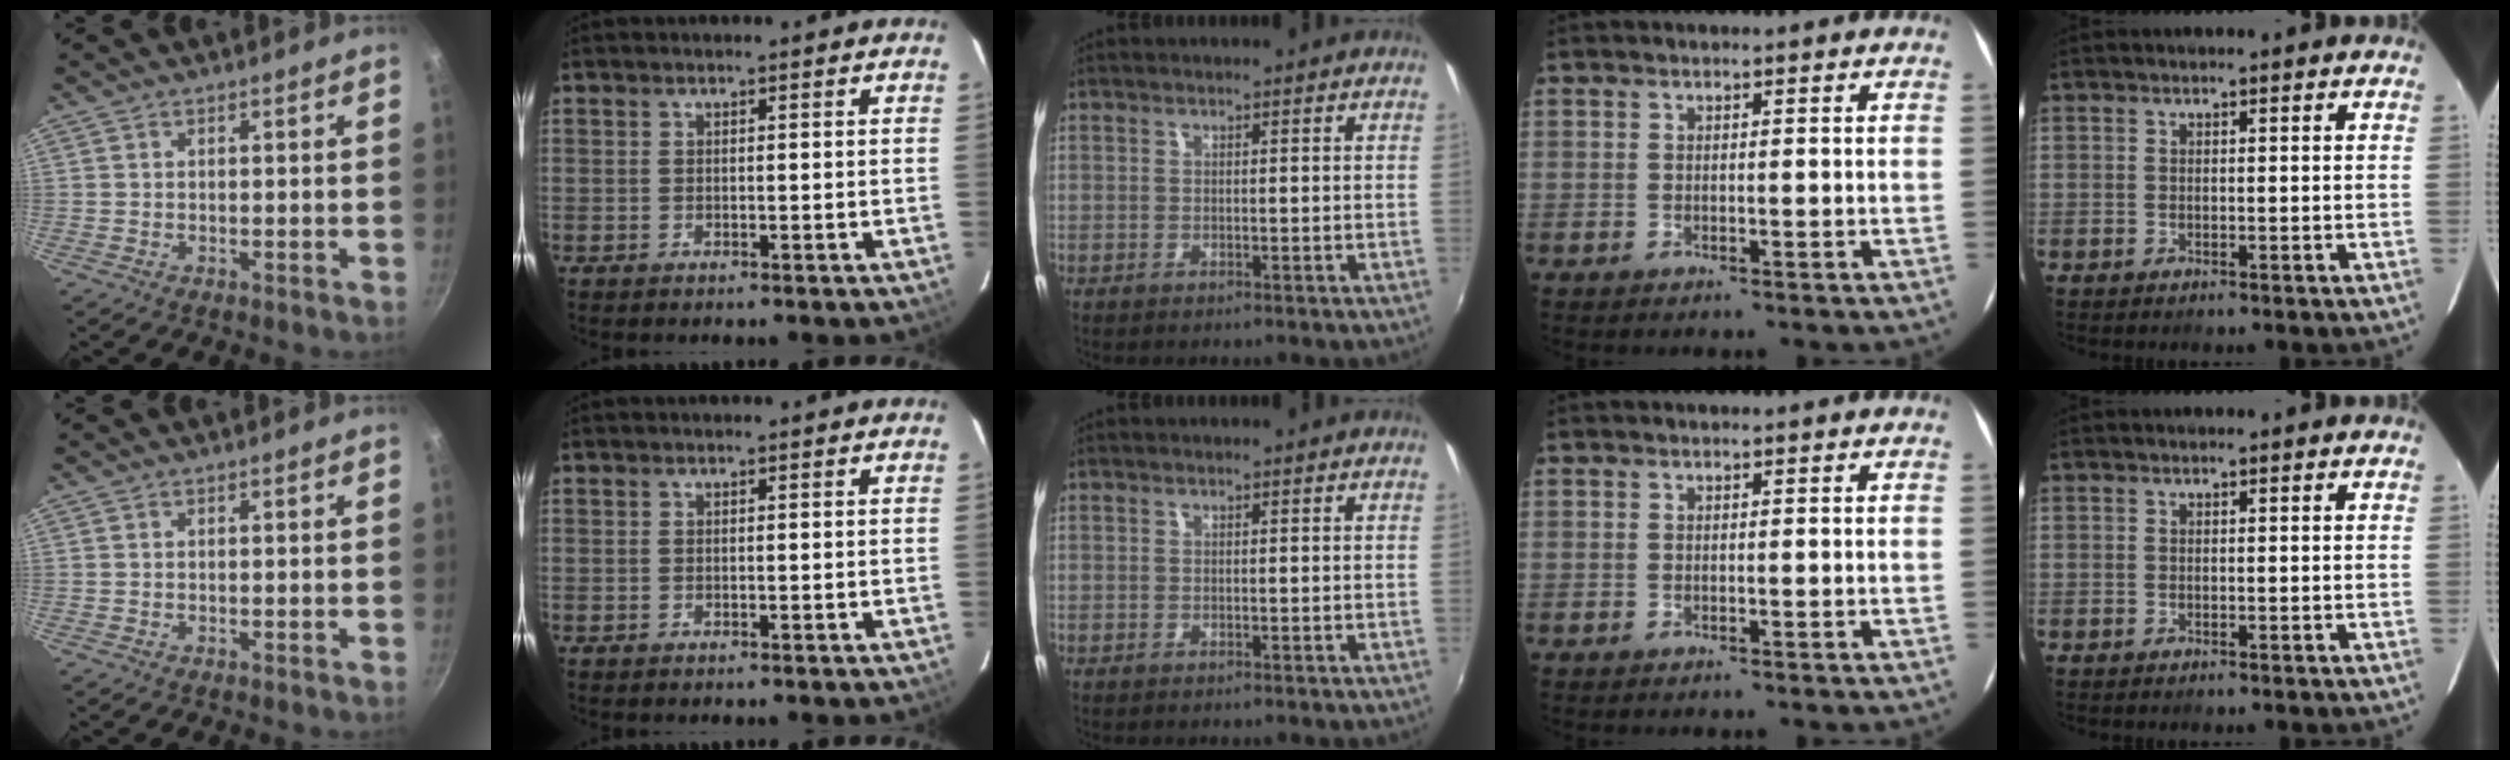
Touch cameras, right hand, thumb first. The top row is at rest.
{}